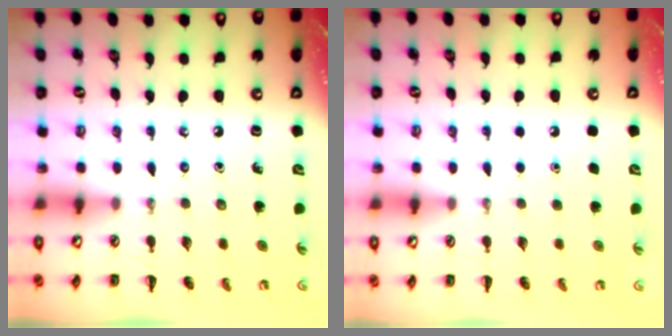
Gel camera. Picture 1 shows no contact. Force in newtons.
{"total": 1.7, "press": 1.7, "slide": 0.1}